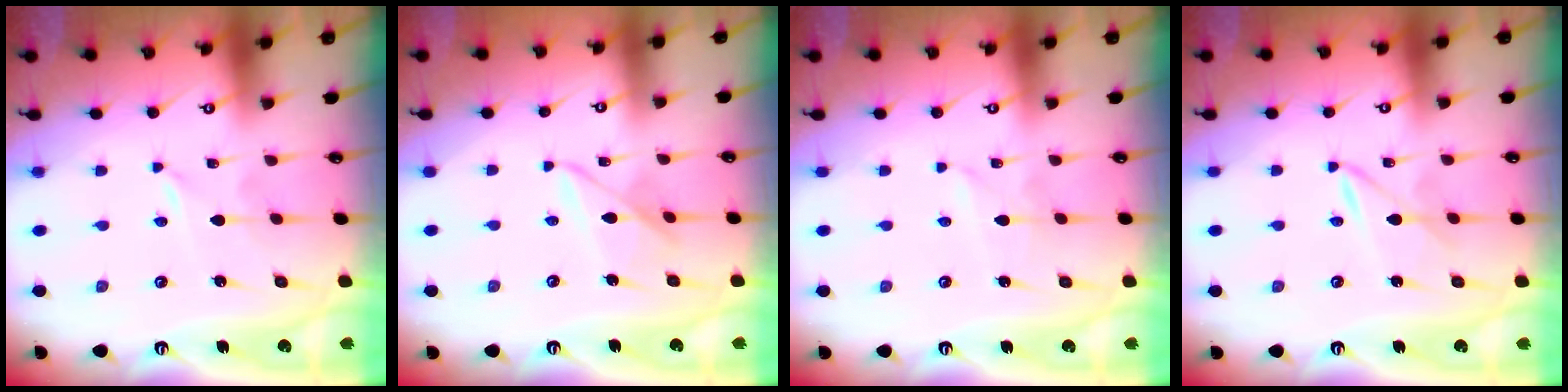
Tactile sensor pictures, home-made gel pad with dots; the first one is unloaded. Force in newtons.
{"total": 6.9, "press": 6.9, "slide": 0.5}
{"total": 2.4, "press": 2.4, "slide": 0.4}
{"total": 2.1, "press": 2.1, "slide": 0.3}